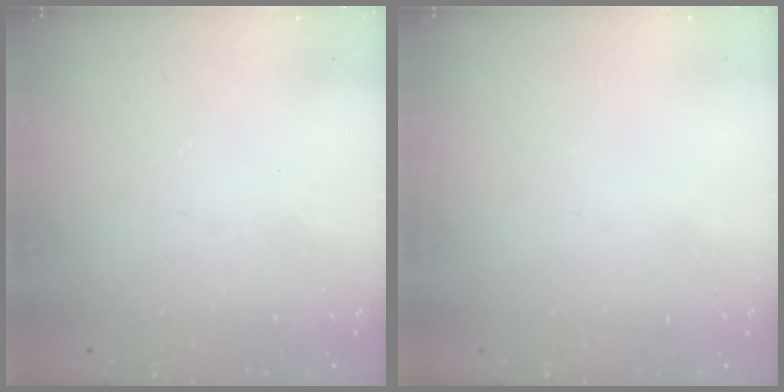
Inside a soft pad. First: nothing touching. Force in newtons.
{"total": 0.0}